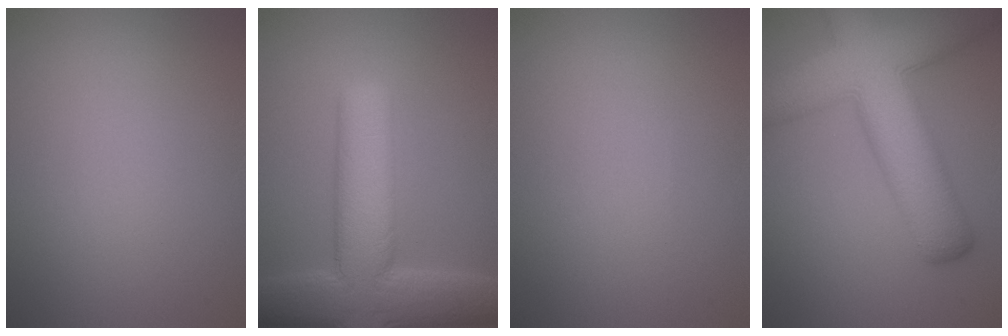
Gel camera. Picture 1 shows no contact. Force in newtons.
{"total": 10.9, "press": 10.9, "slide": 0.7}
{"total": 0.0}
{"total": 11.7, "press": 11.7, "slide": 0.4}